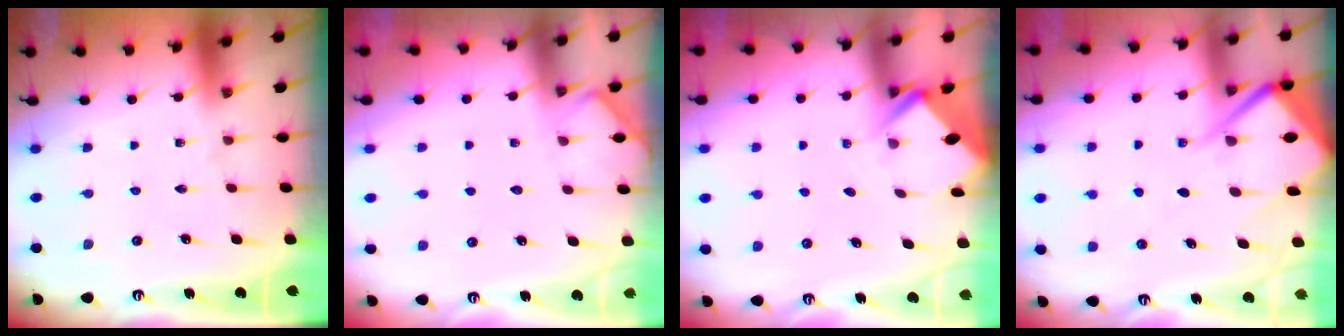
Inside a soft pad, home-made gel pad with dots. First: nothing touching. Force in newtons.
{"total": 3.8, "press": 3.8, "slide": 0.5}
{"total": 2.0, "press": 2.0, "slide": 0.2}
{"total": 8.6, "press": 8.5, "slide": 0.9}